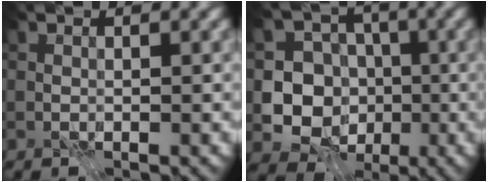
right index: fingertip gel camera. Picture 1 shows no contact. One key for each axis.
{"total": 8.2, "fx": -1.8, "fy": 7.5, "fz": 2.8, "tx": -0.036, "ty": -0.011, "tz": -0.057}